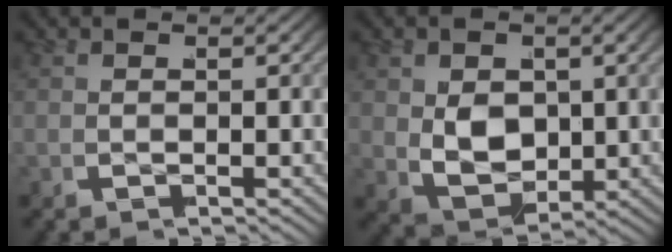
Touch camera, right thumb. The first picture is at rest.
{"total": 6.4, "force": [0.2, 4.5, 4.6], "torque": [-0.115, -0.036, 0.021]}